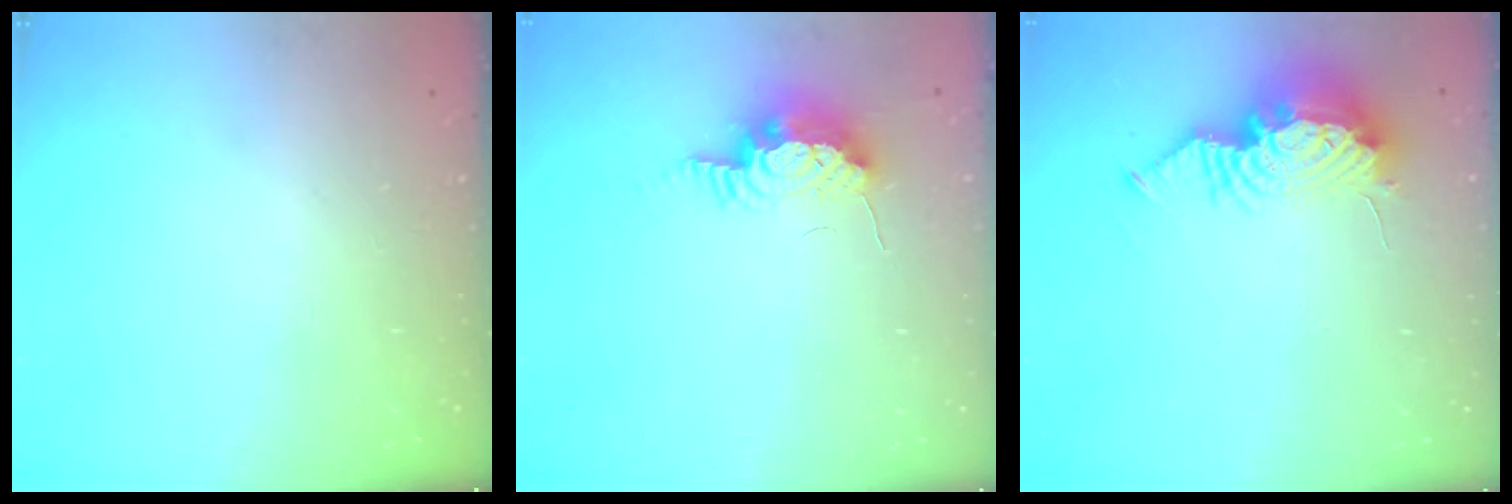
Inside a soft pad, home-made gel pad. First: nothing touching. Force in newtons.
{"total": 14.5, "press": 11.0, "slide": 9.4}
{"total": 12.6, "press": 11.7, "slide": 4.7}